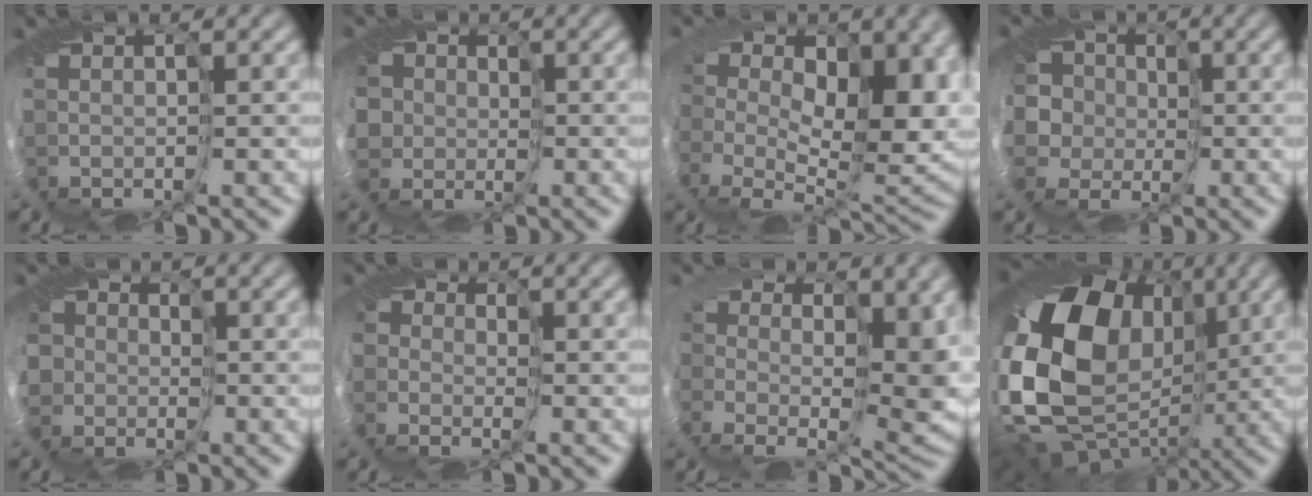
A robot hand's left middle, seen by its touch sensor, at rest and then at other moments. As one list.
[{"total": 4.5, "force": [-0.1, 4.4, 1.3], "torque": [-0.024, 0.003, -0.048]}, {"total": 9.2, "force": [0.1, 5.8, 7.1], "torque": [-0.091, -0.046, 0.005]}, {"total": 5.7, "force": [-0.5, 5.2, 2.2], "torque": [-0.042, 0.010, -0.058]}, {"total": 4.5, "force": [-0.1, 4.4, 1.2], "torque": [-0.021, 0.001, -0.041]}, {"total": 2.9, "force": [-0.6, 2.8, 0.5], "torque": [0.005, -0.005, -0.033]}, {"total": 7.8, "force": [0.2, 4.9, 6.1], "torque": [-0.093, -0.044, 0.005]}, {"total": 16.3, "force": [-1.4, 11.8, 11.2], "torque": [-0.197, 0.007, -0.047]}]